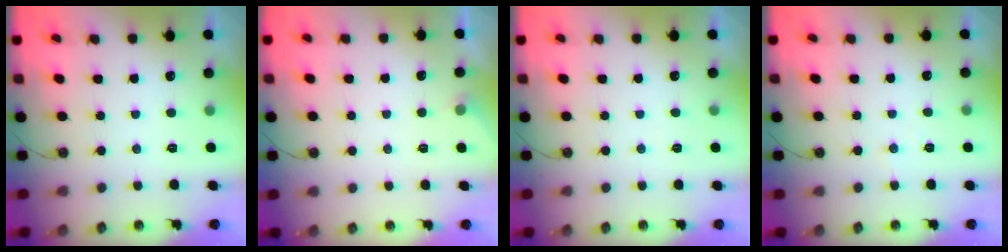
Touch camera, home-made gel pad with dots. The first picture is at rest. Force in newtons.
{"total": 2.6, "press": 2.5, "slide": 0.5}
{"total": 2.7, "press": 2.7, "slide": 0.5}
{"total": 3.7, "press": 3.7, "slide": 0.6}